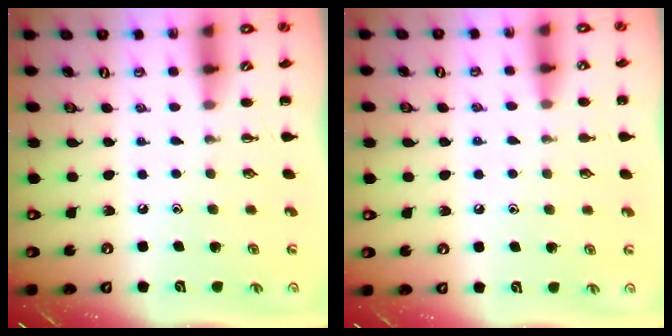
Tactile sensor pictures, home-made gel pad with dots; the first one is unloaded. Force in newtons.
{"total": 5.6, "press": 5.2, "slide": 2.1}